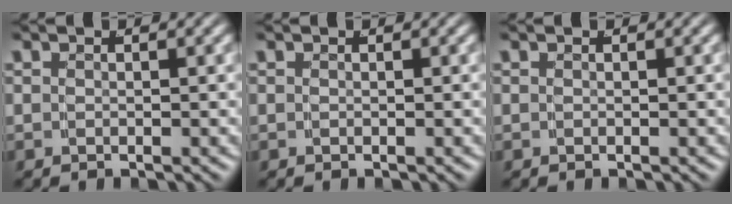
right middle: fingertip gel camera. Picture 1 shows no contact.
{"total": 0.0}
{"total": 0.0}